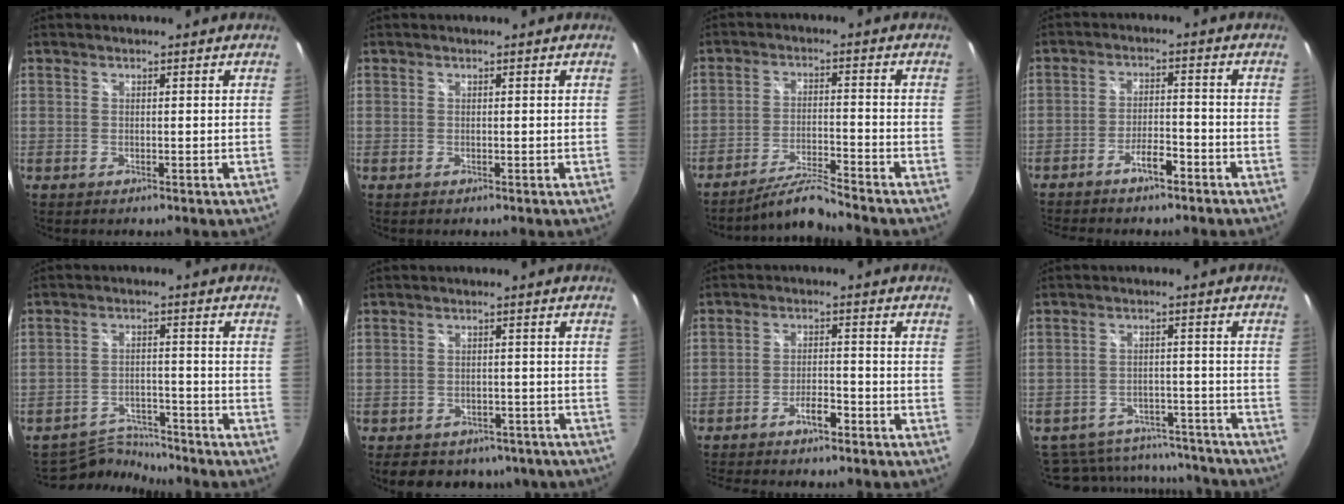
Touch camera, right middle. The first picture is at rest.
{"total": 0.0}
{"total": 6.5, "force": [-6.1, -1.7, 1.6], "torque": [-0.052, 0.008, -0.113]}
{"total": 5.5, "force": [-4.4, 1.1, 3.1], "torque": [-0.070, 0.007, -0.075]}
{"total": 7.1, "force": [-7.0, 0.8, 0.0], "torque": [-0.018, 0.006, -0.120]}
{"total": 13.9, "force": [-10.4, 7.5, 5.4], "torque": [-0.117, 0.003, -0.125]}
{"total": 5.9, "force": [-5.0, 1.2, 3.0], "torque": [-0.067, 0.004, -0.085]}
{"total": 18.5, "force": [-15.4, 8.3, 6.1], "torque": [-0.140, 0.023, -0.183]}